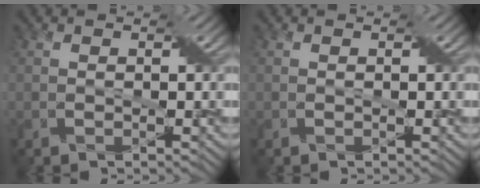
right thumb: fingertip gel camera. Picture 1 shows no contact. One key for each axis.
{"total": 0.0}